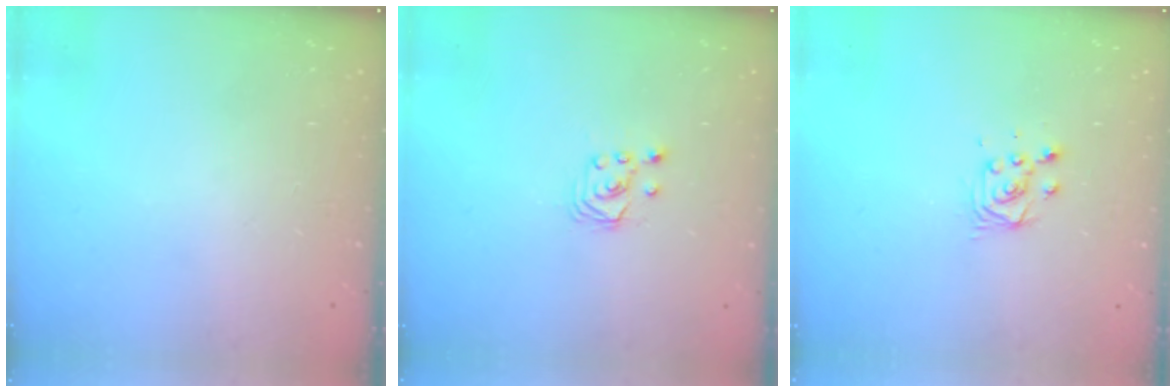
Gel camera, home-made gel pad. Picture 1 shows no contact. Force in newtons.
{"total": 2.6, "press": 2.6, "slide": 0.3}
{"total": 4.7, "press": 4.7, "slide": 0.5}